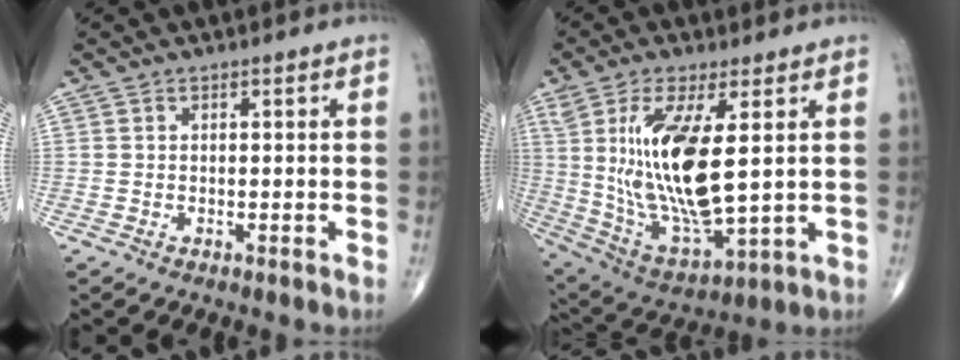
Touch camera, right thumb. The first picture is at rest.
{"total": 18.4, "force": [3.0, 6.6, 17.0], "torque": [-0.340, -0.025, 0.076]}